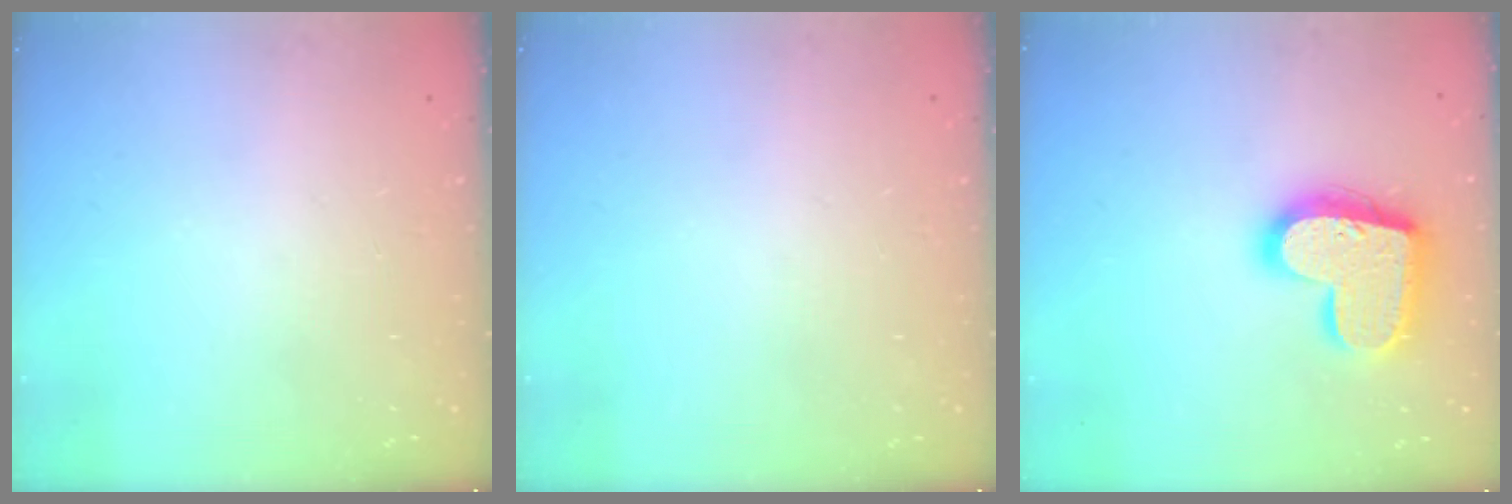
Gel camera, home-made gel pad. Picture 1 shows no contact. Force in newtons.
{"total": 0.0}
{"total": 20.0, "press": 20.0, "slide": 1.2}